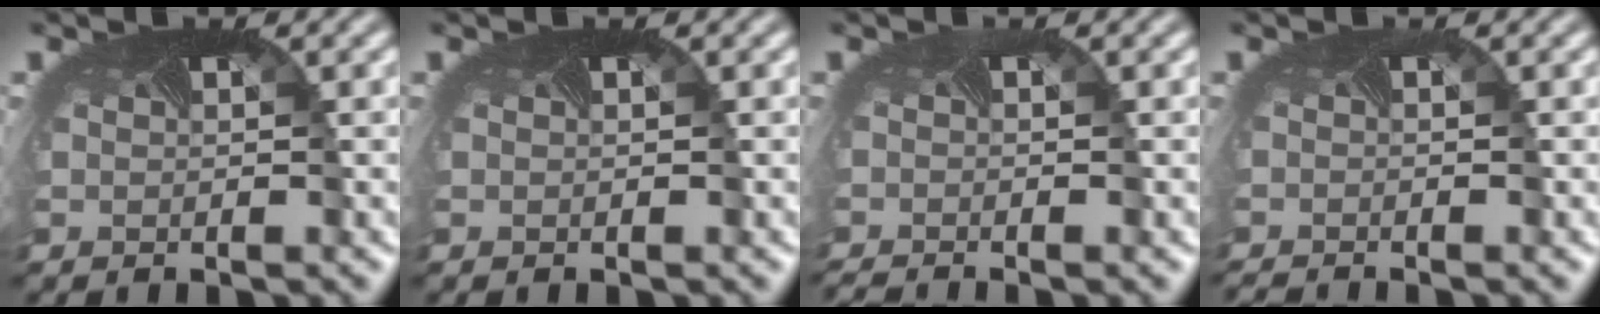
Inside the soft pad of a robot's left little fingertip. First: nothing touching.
{"total": 0.0}
{"total": 1.8, "force": [-1.7, -0.1, 0.7], "torque": [-0.017, -0.014, -0.034]}
{"total": 1.6, "force": [-1.5, -0.2, 0.4], "torque": [-0.010, -0.014, -0.029]}